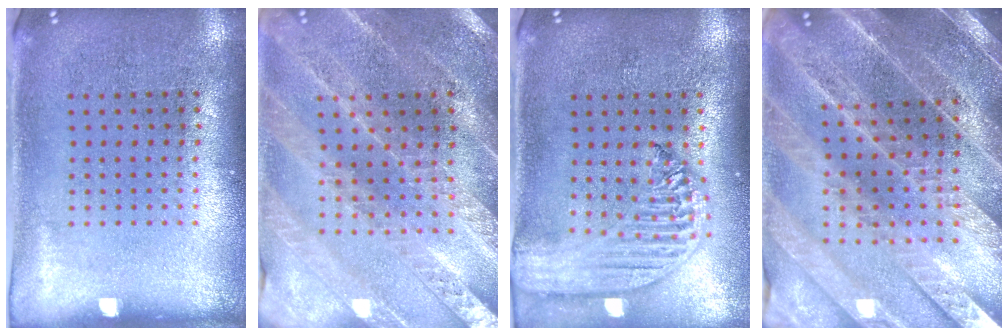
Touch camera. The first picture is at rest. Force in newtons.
{"total": 1.8, "press": 1.8, "slide": 0.1}
{"total": 2.6, "press": 2.2, "slide": 1.4}
{"total": 3.5, "press": 3.3, "slide": 1.0}